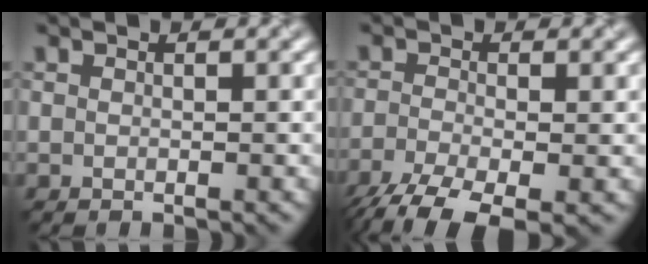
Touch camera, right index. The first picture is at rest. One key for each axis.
{"total": 6.2, "fx": -4.1, "fy": 1.8, "fz": 4.3, "tx": -0.091, "ty": -0.020, "tz": -0.082}